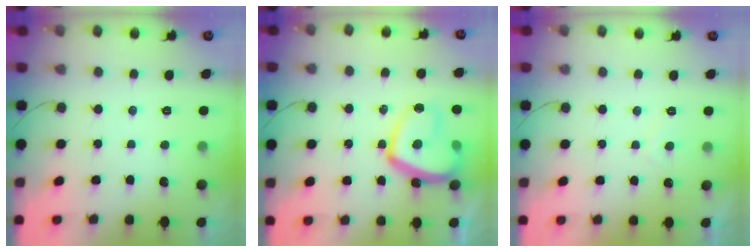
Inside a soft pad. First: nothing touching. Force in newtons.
{"total": 16.1, "press": 16.1, "slide": 1.6}
{"total": 0.9, "press": 0.7, "slide": 0.6}